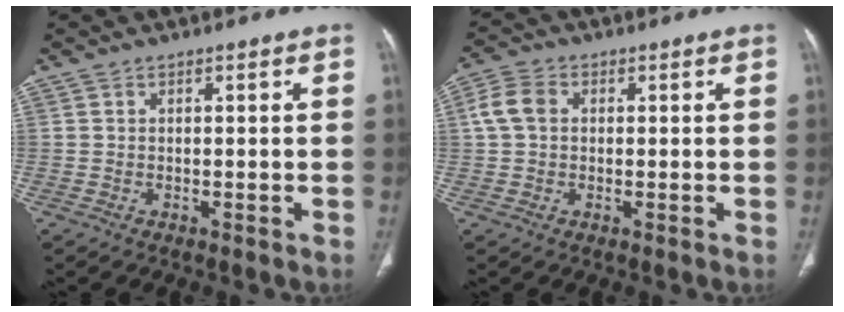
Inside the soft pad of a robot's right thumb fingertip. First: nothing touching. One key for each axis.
{"total": 5.3, "fx": 0.9, "fy": 4.0, "fz": 3.4, "tx": -0.071, "ty": 0.013, "tz": 0.015}